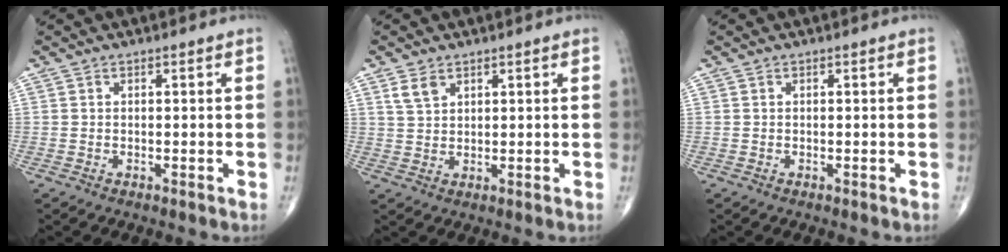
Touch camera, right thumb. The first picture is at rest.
{"total": 3.1, "force": [1.9, 1.8, 1.6], "torque": [-0.028, -0.006, 0.044]}
{"total": 0.0}